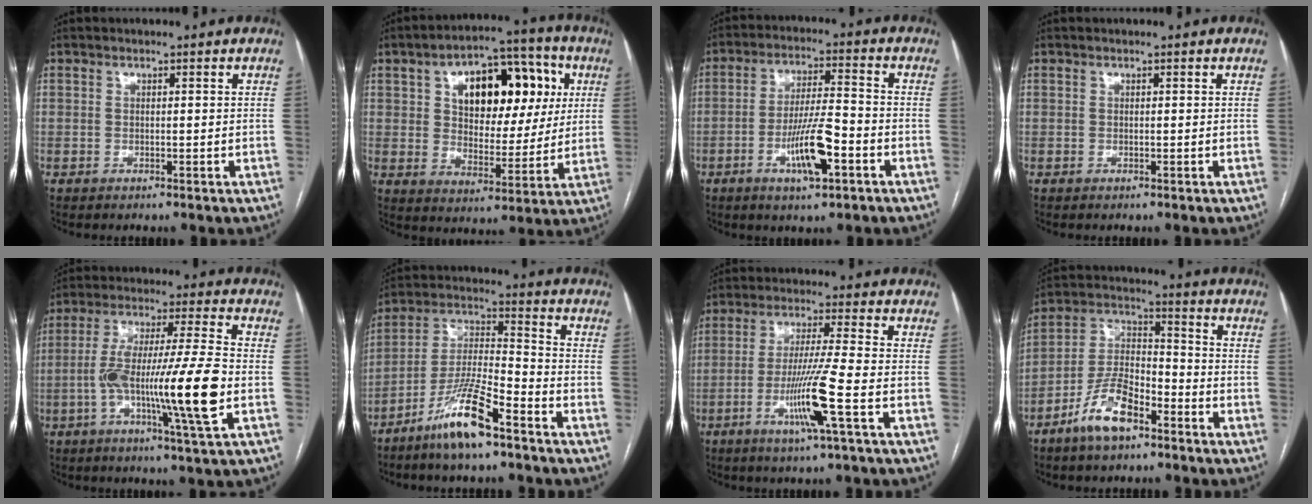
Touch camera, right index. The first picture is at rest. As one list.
[{"total": 18.1, "force": [5.6, 10.1, 13.9], "torque": [-0.213, 0.037, 0.088]}, {"total": 9.3, "force": [-3.8, 1.7, 8.3], "torque": [-0.158, -0.001, -0.064]}, {"total": 0.0}, {"total": 15.4, "force": [-3.5, -0.1, 15.0], "torque": [-0.278, 0.000, -0.068]}, {"total": 11.9, "force": [-7.8, 1.4, 8.9], "torque": [-0.181, -0.017, -0.153]}, {"total": 9.5, "force": [-3.5, -1.3, 8.7], "torque": [-0.172, -0.015, -0.069]}, {"total": 10.6, "force": [-6.4, 4.0, 7.4], "torque": [-0.160, 0.007, -0.124]}]